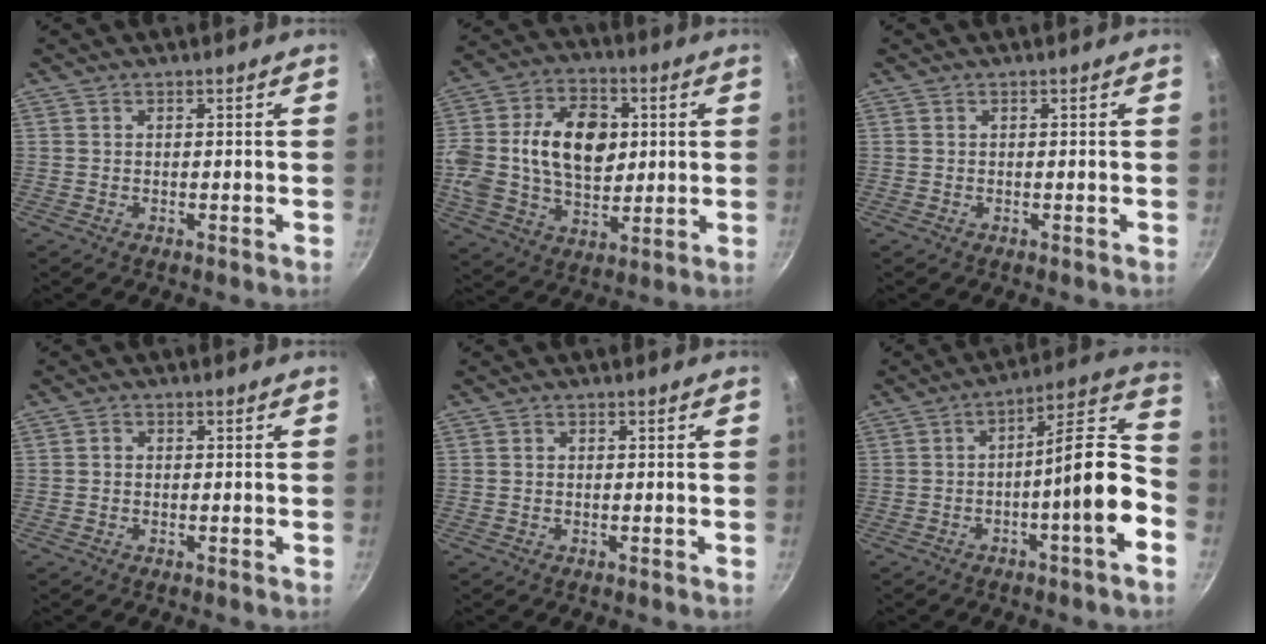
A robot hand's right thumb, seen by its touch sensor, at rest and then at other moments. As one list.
[{"total": 21.5, "force": [2.5, 15.0, 15.2], "torque": [-0.273, 0.021, 0.039]}, {"total": 0.0}, {"total": 1.1, "force": [0.0, 1.0, 0.5], "torque": [-0.009, 0.006, -0.002]}, {"total": 0.5, "force": [0.1, 0.5, 0.2], "torque": [-0.001, 0.004, 0.001]}, {"total": 15.1, "force": [-4.4, 3.3, 14.0], "torque": [-0.174, 0.063, -0.075]}]